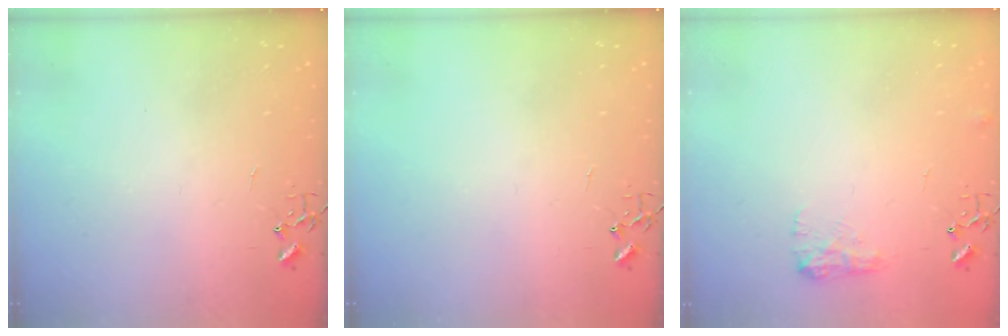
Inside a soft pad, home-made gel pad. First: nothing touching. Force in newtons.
{"total": 0.0}
{"total": 8.3, "press": 8.2, "slide": 0.3}